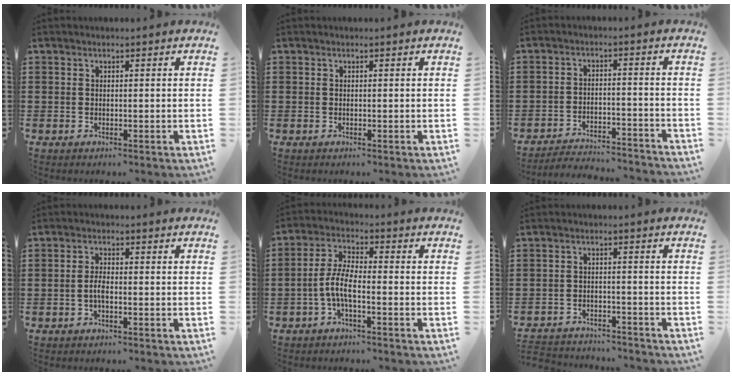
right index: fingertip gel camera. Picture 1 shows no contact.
{"total": 0.0}
{"total": 3.8, "force": [-3.7, 0.3, 0.5], "torque": [-0.022, 0.002, -0.082]}
{"total": 2.4, "force": [-0.8, 0.8, 2.1], "torque": [-0.054, -0.002, -0.019]}
{"total": 5.6, "force": [-2.1, 1.7, 4.9], "torque": [-0.119, -0.006, -0.048]}
{"total": 2.9, "force": [-2.9, 0.2, -0.1], "torque": [-0.007, -0.005, -0.062]}